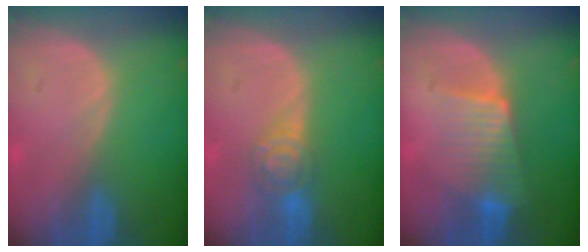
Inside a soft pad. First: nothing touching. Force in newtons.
{"total": 4.6, "press": 4.5, "slide": 0.8}
{"total": 6.4, "press": 6.1, "slide": 2.2}